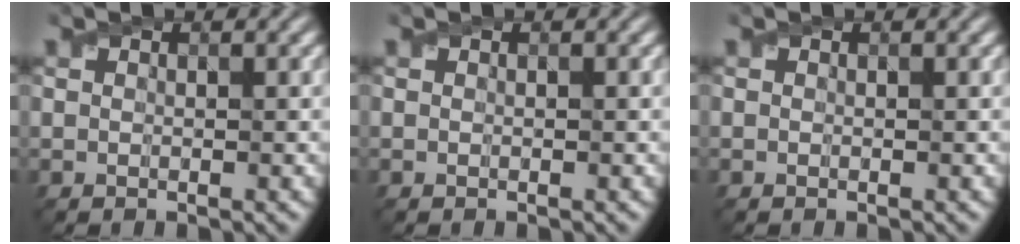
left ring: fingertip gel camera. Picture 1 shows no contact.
{"total": 0.0}
{"total": 0.0}